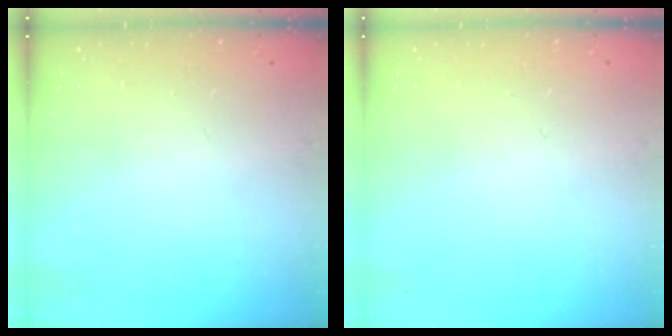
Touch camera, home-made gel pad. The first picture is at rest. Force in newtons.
{"total": 0.0}